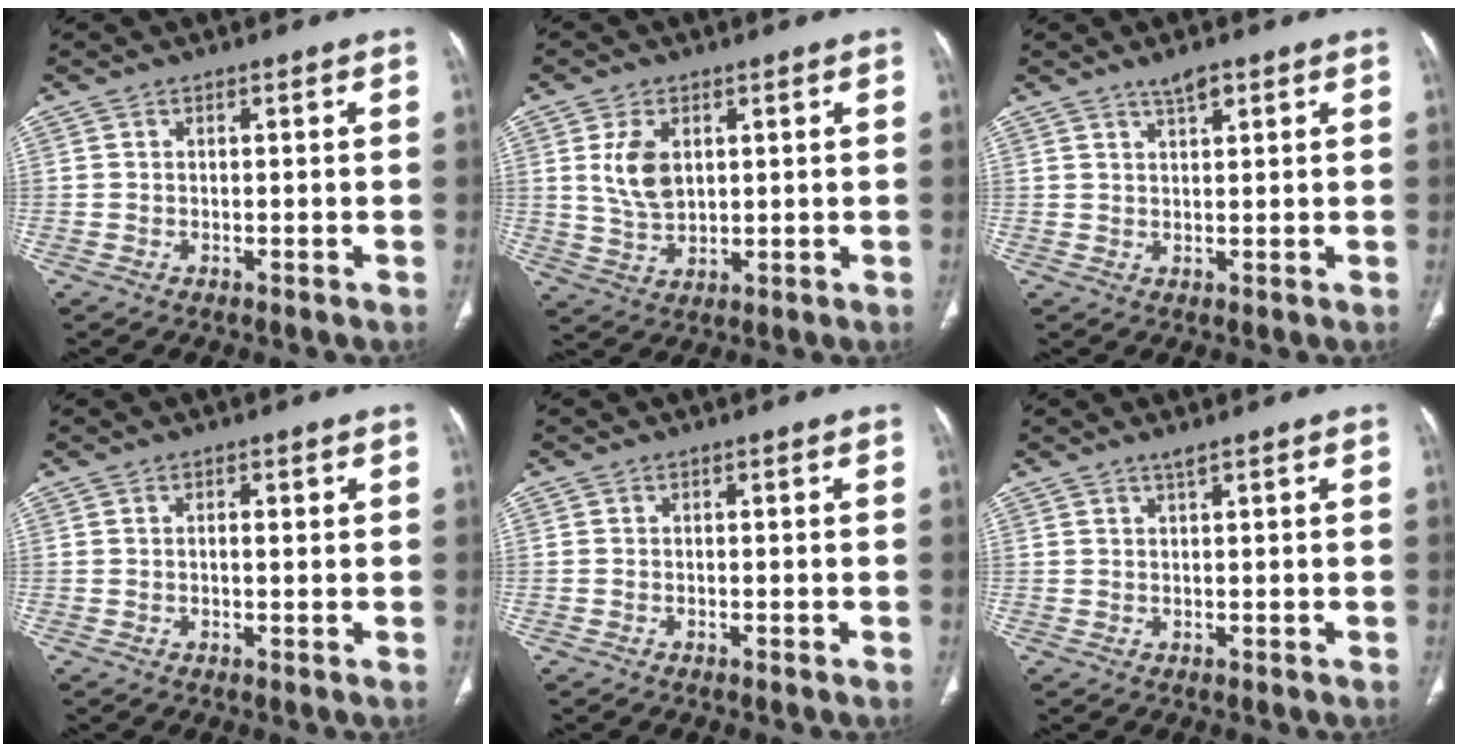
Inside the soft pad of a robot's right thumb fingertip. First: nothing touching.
{"total": 7.1, "force": [1.9, 4.4, 5.3], "torque": [-0.091, -0.010, 0.047]}
{"total": 2.8, "force": [1.9, 0.7, 1.9], "torque": [-0.032, -0.010, 0.033]}
{"total": 1.1, "force": [0.2, 0.4, 1.0], "torque": [-0.021, 0.001, 0.003]}
{"total": 0.0}
{"total": 1.0, "force": [0.7, -0.1, 0.6], "torque": [-0.012, -0.005, 0.013]}